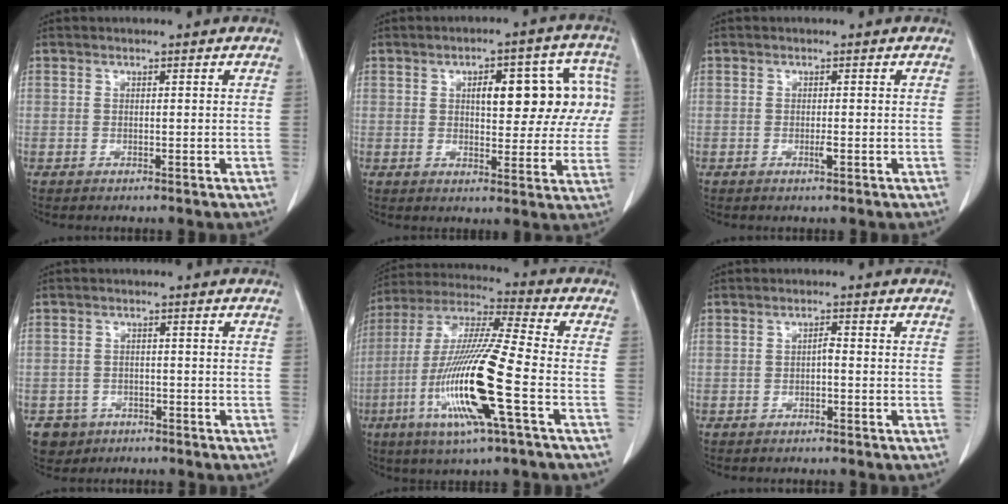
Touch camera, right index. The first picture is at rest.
{"total": 12.7, "force": [2.9, 5.2, 11.2], "torque": [-0.128, 0.038, 0.040]}
{"total": 0.9, "force": [-0.3, 0.0, 0.8], "torque": [-0.019, -0.002, -0.004]}
{"total": 4.1, "force": [-2.2, 3.4, 0.0], "torque": [0.001, 0.010, -0.035]}
{"total": 17.8, "force": [-5.5, 0.1, 16.9], "torque": [-0.350, -0.019, -0.109]}
{"total": 1.1, "force": [-0.3, 0.3, 1.0], "torque": [-0.016, 0.004, -0.006]}